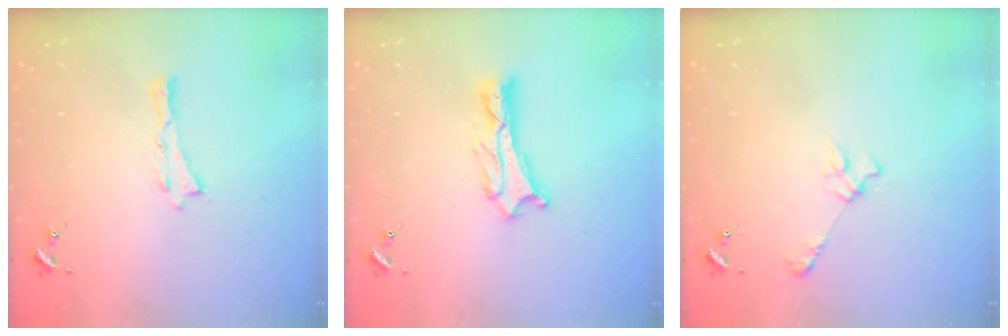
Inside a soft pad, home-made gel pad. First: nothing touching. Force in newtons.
{"total": 2.6, "press": 2.6, "slide": 0.3}
{"total": 2.4, "press": 2.4, "slide": 0.3}